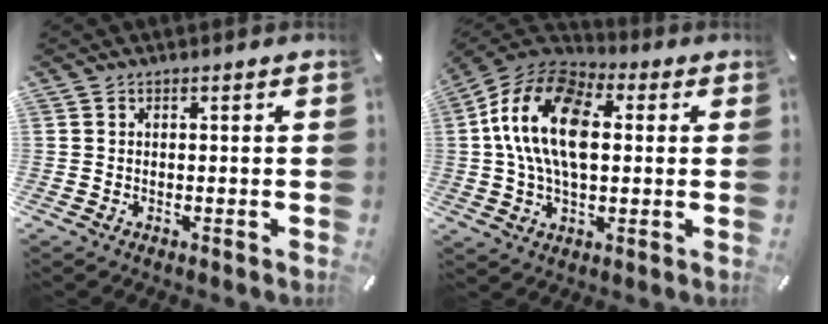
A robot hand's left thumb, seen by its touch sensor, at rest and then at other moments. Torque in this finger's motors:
{"motor_torque": [2.44, 2.57, 2.49, -0.28, 0.39]}